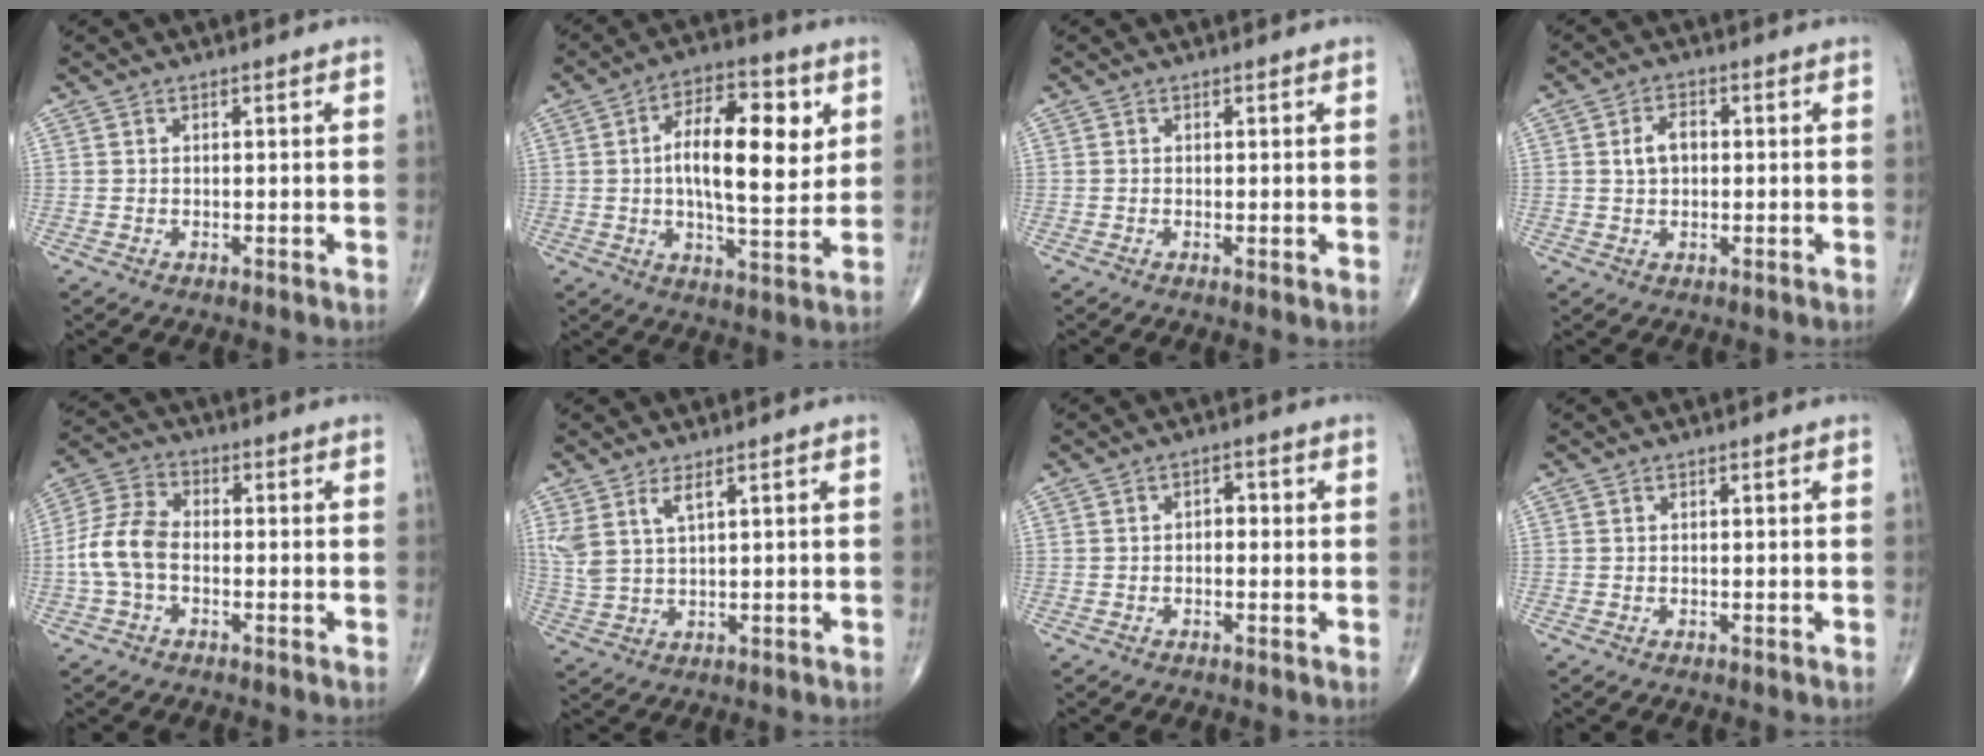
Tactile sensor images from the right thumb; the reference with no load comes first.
{"total": 16.1, "force": [3.2, 6.8, 14.2], "torque": [-0.201, -0.005, 0.046]}
{"total": 1.0, "force": [0.0, 0.2, 1.0], "torque": [-0.020, -0.004, -0.004]}
{"total": 4.2, "force": [0.4, 2.9, 3.1], "torque": [-0.054, 0.012, 0.004]}
{"total": 8.6, "force": [-1.6, 5.4, 6.5], "torque": [-0.139, 0.026, -0.042]}
{"total": 5.3, "force": [2.9, 1.7, 4.1], "torque": [-0.100, -0.013, 0.069]}
{"total": 2.2, "force": [0.0, 1.4, 1.7], "torque": [-0.015, 0.009, -0.006]}
{"total": 0.0}